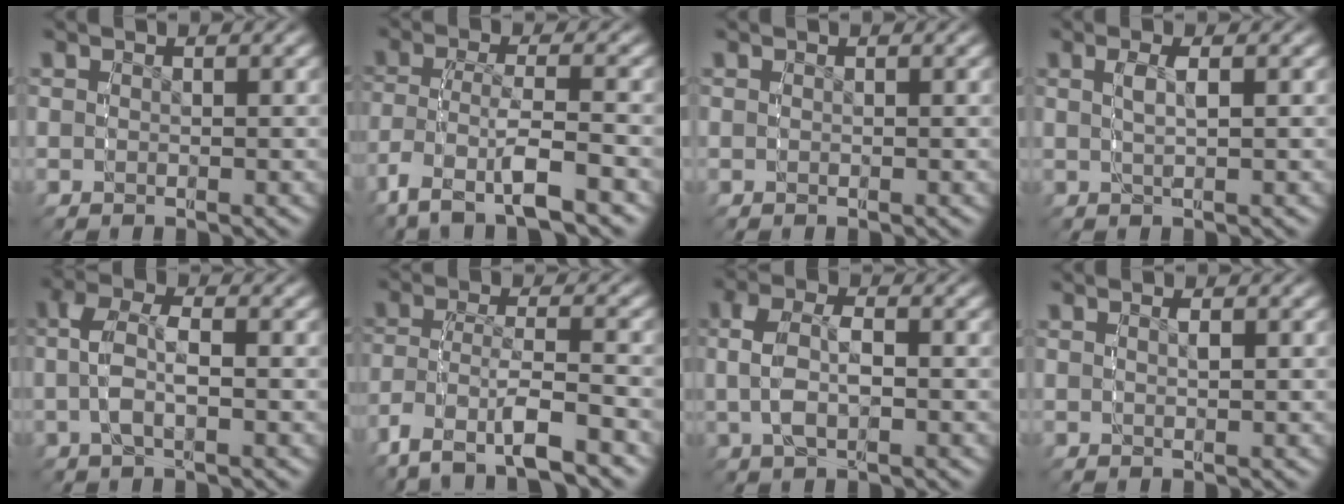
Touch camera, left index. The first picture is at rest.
{"total": 5.2, "force": [-2.6, 2.4, 3.8], "torque": [-0.084, -0.019, -0.034]}
{"total": 0.0}
{"total": 2.0, "force": [0.5, 0.5, 1.8], "torque": [-0.027, 0.006, 0.009]}
{"total": 4.1, "force": [-0.2, 2.4, 3.4], "torque": [-0.068, 0.001, -0.005]}
{"total": 5.6, "force": [-3.4, 2.8, 3.5], "torque": [-0.078, -0.019, -0.048]}
{"total": 4.4, "force": [0.0, 2.8, 3.3], "torque": [-0.068, 0.001, 0.000]}
{"total": 0.6, "force": [0.2, 0.0, 0.6], "torque": [-0.005, 0.002, 0.004]}